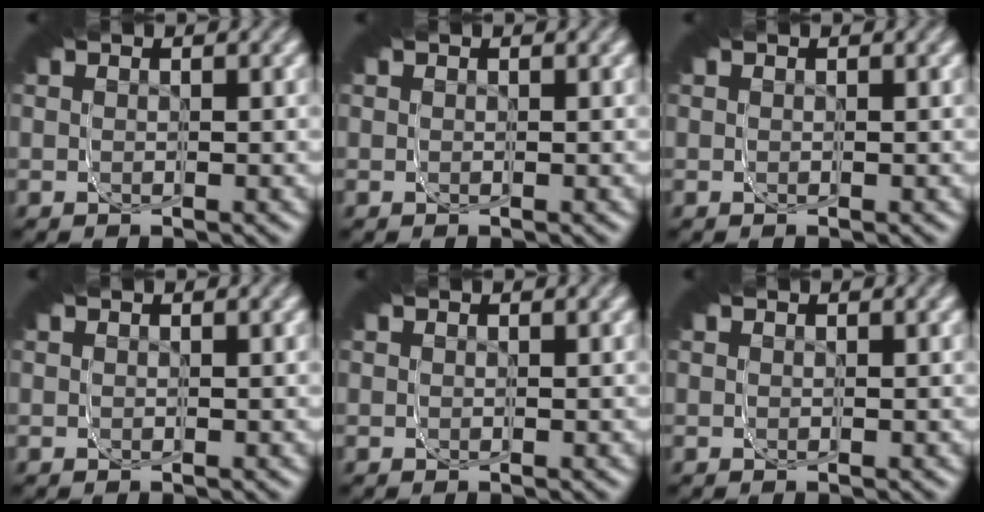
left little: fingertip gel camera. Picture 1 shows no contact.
{"total": 0.0}
{"total": 0.0}
{"total": 0.0}
{"total": 0.0}
{"total": 0.0}